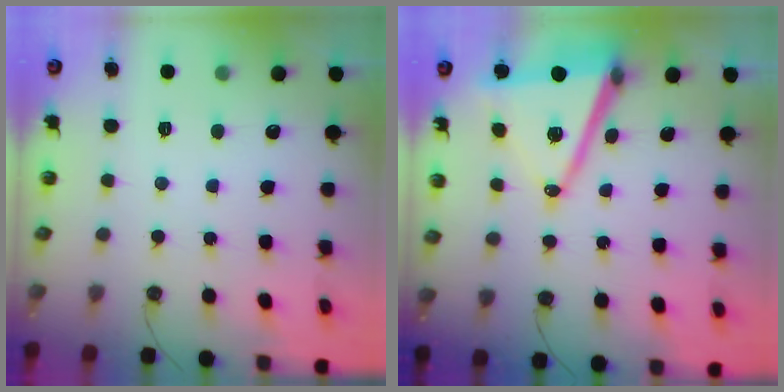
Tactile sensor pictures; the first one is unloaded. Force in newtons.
{"total": 15.0, "press": 14.5, "slide": 3.9}